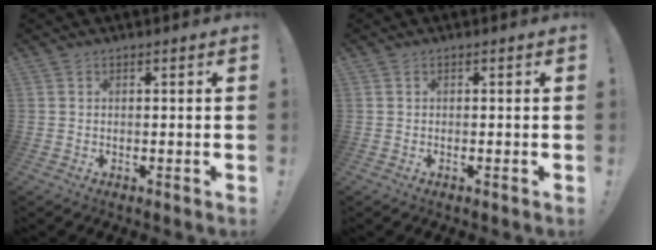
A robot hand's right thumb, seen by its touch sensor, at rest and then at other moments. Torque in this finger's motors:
{"motor_torque": [-0.31, -0.46, -0.17, 0.36, 0.05]}